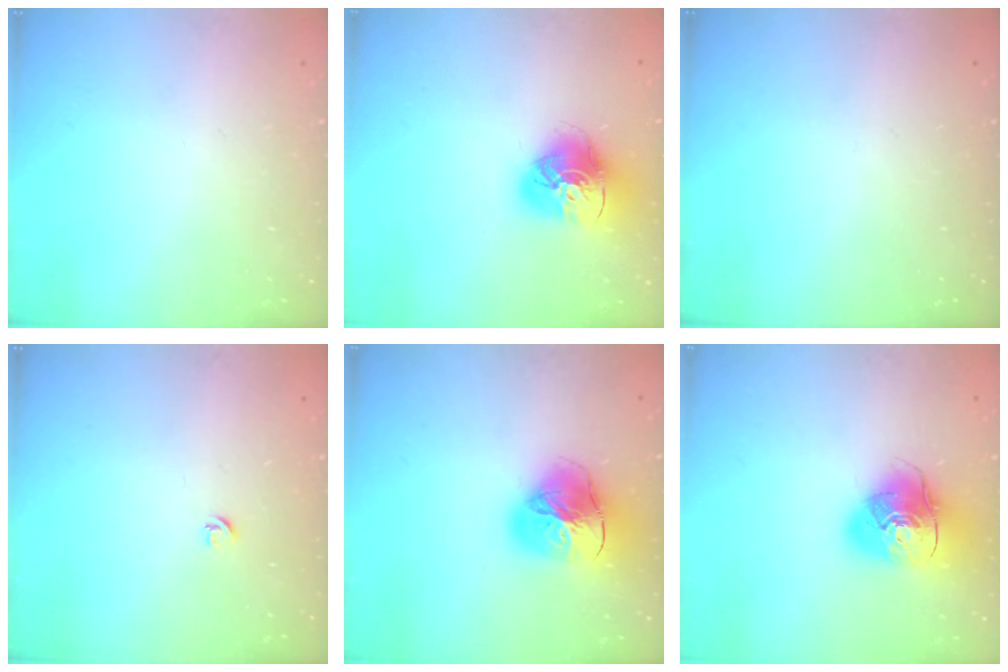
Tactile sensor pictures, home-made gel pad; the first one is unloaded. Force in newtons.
{"total": 15.6, "press": 15.5, "slide": 1.7}
{"total": 0.0}
{"total": 3.9, "press": 3.9, "slide": 0.7}
{"total": 23.3, "press": 23.2, "slide": 2.4}
{"total": 15.6, "press": 15.4, "slide": 2.2}